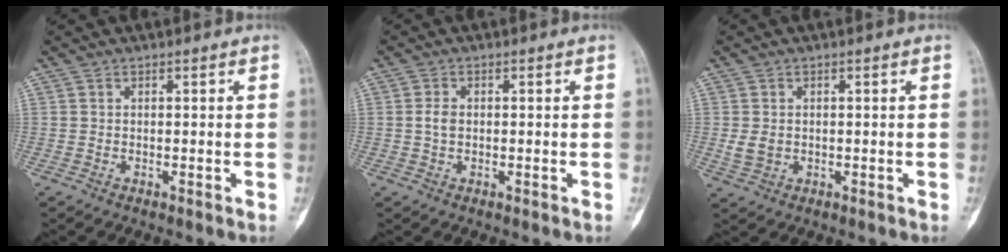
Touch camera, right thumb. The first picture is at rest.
{"total": 2.2, "force": [0.1, 1.5, 1.6], "torque": [-0.031, 0.003, 0.001]}
{"total": 2.8, "force": [-0.1, 2.2, 1.7], "torque": [-0.032, 0.000, 0.004]}